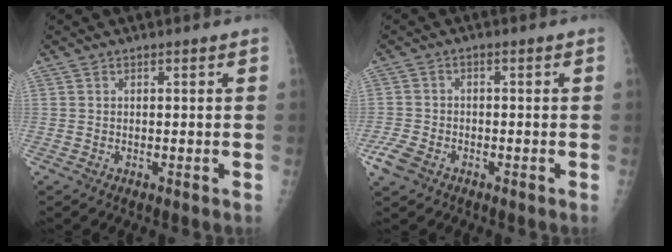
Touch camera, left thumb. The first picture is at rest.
{"total": 4.7, "force": [-2.6, 3.0, 2.5], "torque": [-0.059, 0.007, -0.047]}